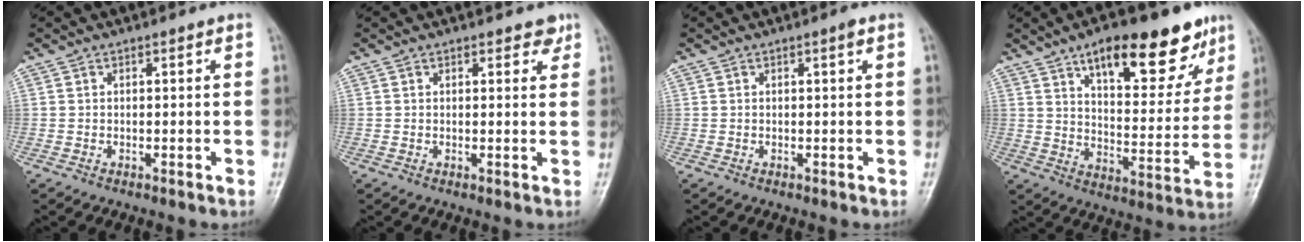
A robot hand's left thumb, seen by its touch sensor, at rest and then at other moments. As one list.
[{"total": 2.2, "force": [1.6, 1.2, 0.9], "torque": [0.008, -0.006, 0.014]}, {"total": 0.9, "force": [0.4, 0.0, 0.8], "torque": [-0.014, 0.000, 0.005]}, {"total": 20.6, "force": [12.5, 7.9, 14.3], "torque": [-0.158, -0.045, 0.189]}]